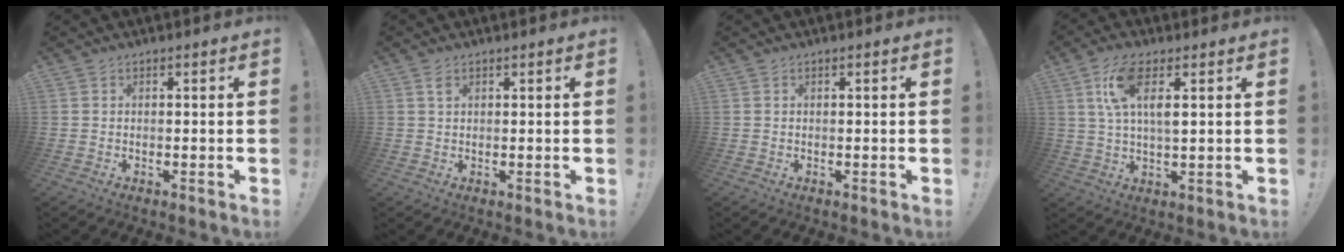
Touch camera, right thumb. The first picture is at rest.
{"total": 1.5, "force": [0.9, 0.9, 0.8], "torque": [0.000, -0.005, 0.013]}
{"total": 0.0}
{"total": 9.9, "force": [3.8, 3.7, 8.4], "torque": [-0.156, -0.006, 0.068]}